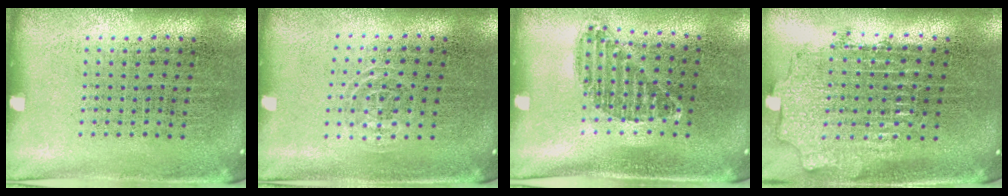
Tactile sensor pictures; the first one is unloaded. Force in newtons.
{"total": 0.8, "press": 0.5, "slide": 0.6}
{"total": 1.0, "press": 0.9, "slide": 0.5}
{"total": 1.9, "press": 1.4, "slide": 1.3}